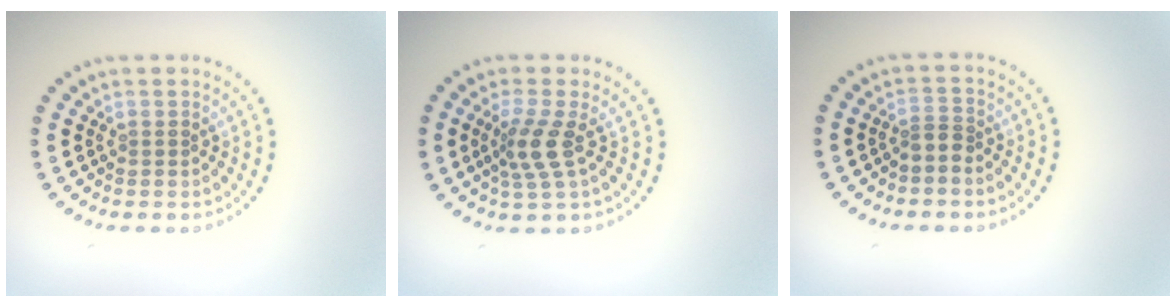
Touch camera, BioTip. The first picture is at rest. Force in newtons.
{"total": 2.9, "press": 2.2, "slide": 2.0}
{"total": 1.3, "press": 0.9, "slide": 0.9}